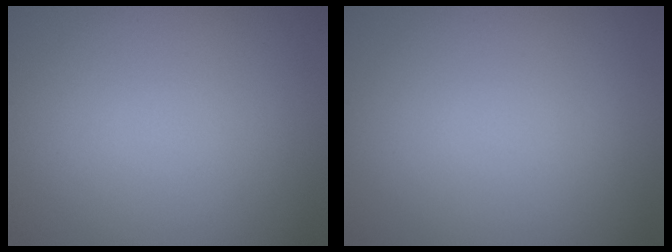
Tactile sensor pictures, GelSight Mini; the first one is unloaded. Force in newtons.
{"total": 0.0}